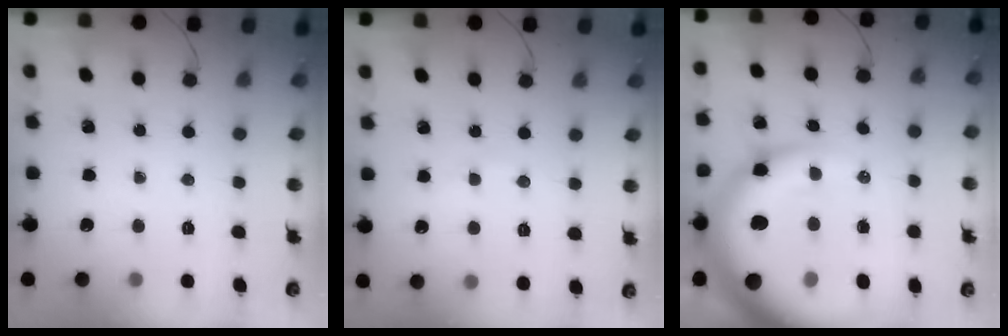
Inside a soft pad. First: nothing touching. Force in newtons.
{"total": 2.6, "press": 2.5, "slide": 0.8}
{"total": 23.7, "press": 23.1, "slide": 5.1}